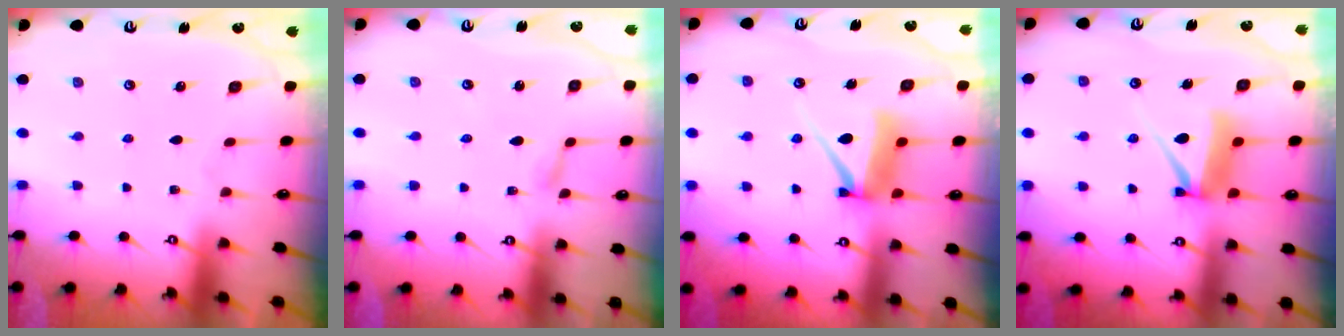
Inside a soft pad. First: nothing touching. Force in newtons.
{"total": 2.1, "press": 2.1, "slide": 0.3}
{"total": 8.0, "press": 7.9, "slide": 0.7}
{"total": 8.2, "press": 8.2, "slide": 0.8}